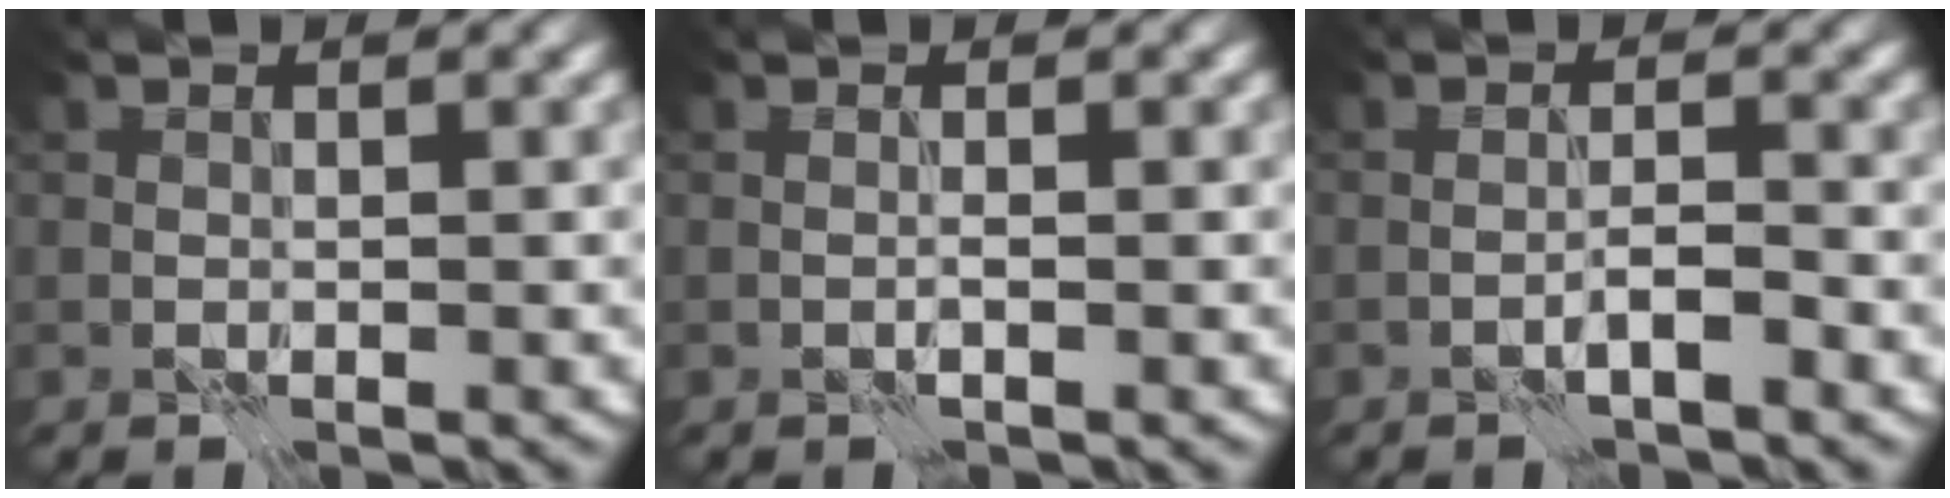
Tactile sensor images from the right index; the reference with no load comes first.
{"total": 0.6, "force": [-0.1, -0.5, 0.2], "torque": [-0.005, 0.002, -0.004]}
{"total": 1.3, "force": [-0.9, -0.3, 0.9], "torque": [-0.013, 0.009, -0.021]}